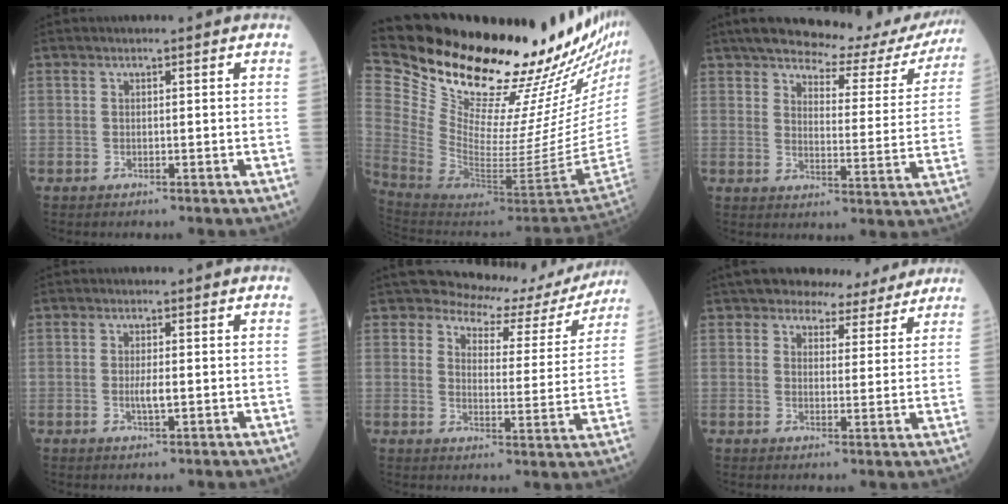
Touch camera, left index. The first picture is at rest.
{"total": 30.0, "force": [25.2, 2.1, 16.1], "torque": [-0.267, -0.098, 0.378]}
{"total": 18.2, "force": [16.4, 4.5, 6.5], "torque": [-0.071, -0.020, 0.193]}
{"total": 2.3, "force": [-0.3, 0.5, 2.2], "torque": [-0.044, -0.002, -0.005]}
{"total": 12.1, "force": [11.4, 3.9, 1.2], "torque": [-0.004, -0.023, 0.123]}
{"total": 9.8, "force": [8.7, 3.7, 2.6], "torque": [-0.019, 0.014, 0.101]}